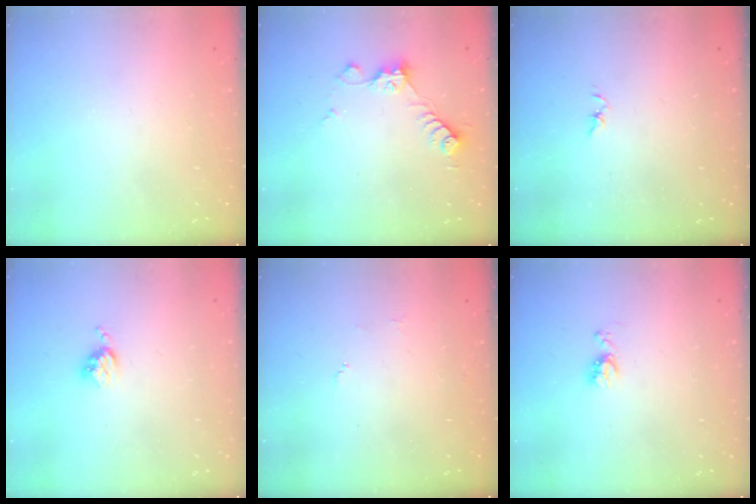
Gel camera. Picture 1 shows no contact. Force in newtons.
{"total": 8.1, "press": 8.1, "slide": 0.2}
{"total": 1.2, "press": 1.1, "slide": 0.2}
{"total": 3.8, "press": 3.8, "slide": 0.4}
{"total": 3.4, "press": 3.4, "slide": 0.4}
{"total": 5.9, "press": 5.8, "slide": 0.7}